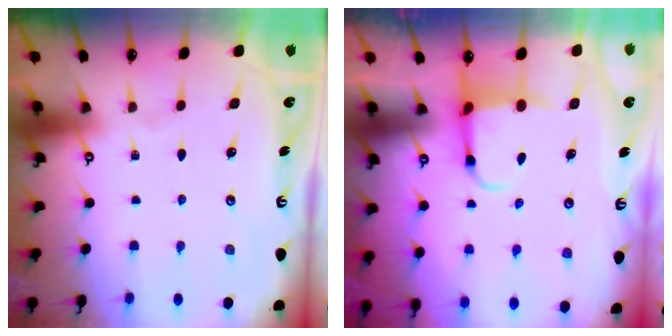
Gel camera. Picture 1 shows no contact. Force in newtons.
{"total": 3.8, "press": 3.7, "slide": 1.1}